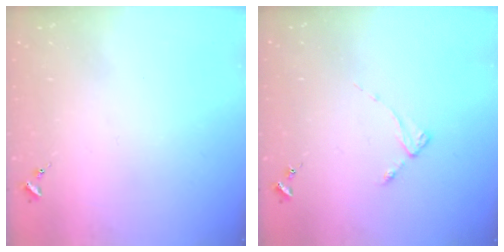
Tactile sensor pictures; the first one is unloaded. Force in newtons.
{"total": 2.7, "press": 2.7, "slide": 0.3}